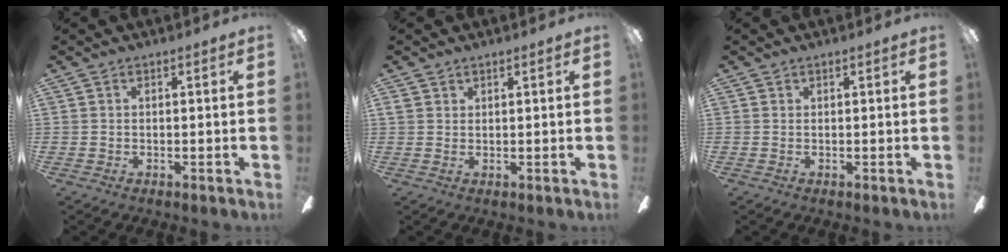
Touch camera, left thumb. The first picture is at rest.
{"total": 0.9, "force": [0.7, 0.4, 0.4], "torque": [-0.007, 0.001, 0.013]}
{"total": 0.0}